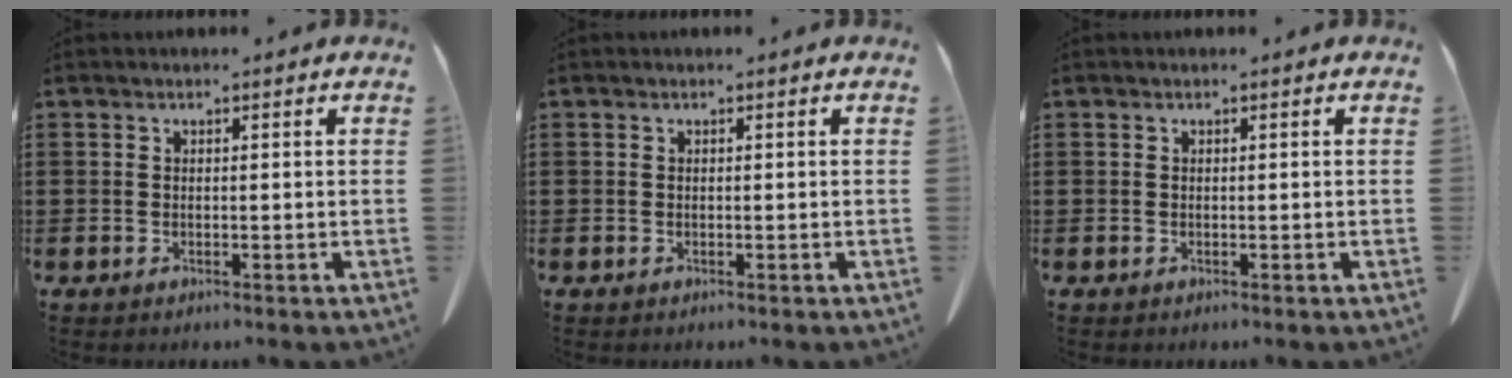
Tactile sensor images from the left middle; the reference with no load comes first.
{"total": 0.0}
{"total": 0.0}